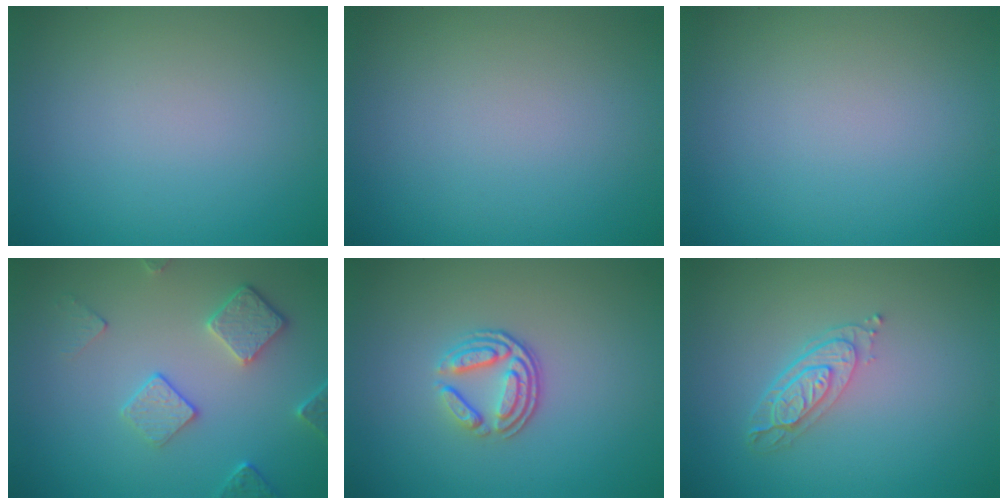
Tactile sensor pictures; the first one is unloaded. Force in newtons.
{"total": 0.0}
{"total": 0.0}
{"total": 3.7, "press": 3.2, "slide": 2.0}
{"total": 3.5, "press": 2.6, "slide": 2.3}
{"total": 3.3, "press": 2.6, "slide": 2.1}